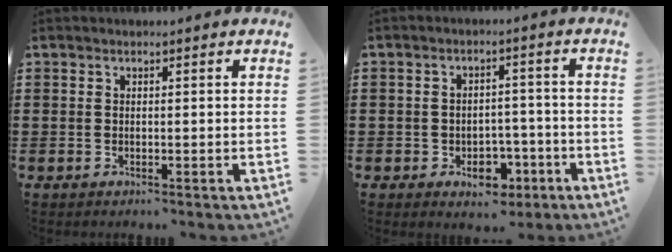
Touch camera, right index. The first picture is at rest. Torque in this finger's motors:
{"motor_torque": [-1.42, 0.70, -1.05, -0.21]}